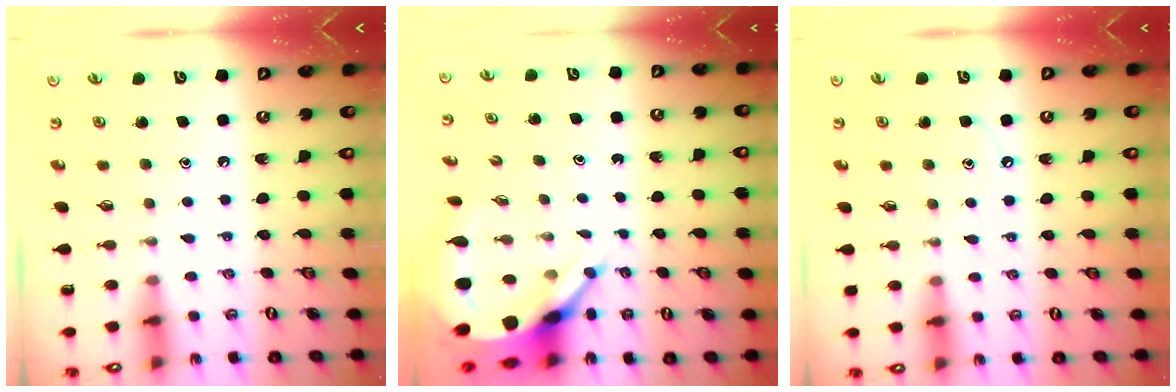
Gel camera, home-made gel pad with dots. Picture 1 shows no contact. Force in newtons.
{"total": 9.2, "press": 9.1, "slide": 1.2}
{"total": 3.9, "press": 3.9, "slide": 0.4}